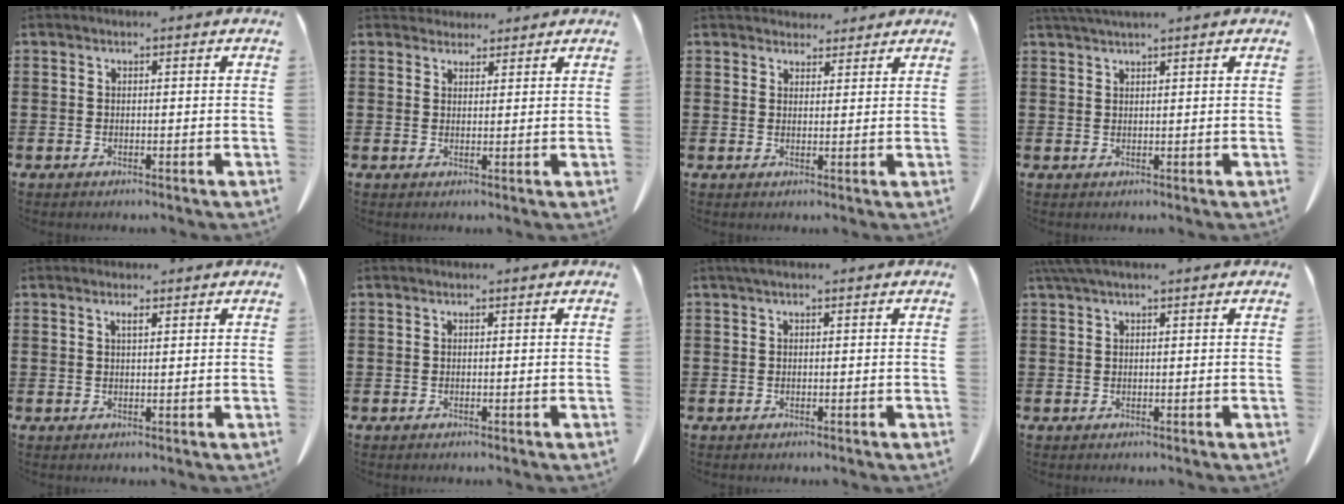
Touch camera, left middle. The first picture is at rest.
{"total": 2.6, "force": [2.4, 0.8, 0.1], "torque": [-0.001, -0.005, 0.046]}
{"total": 3.3, "force": [3.1, 1.1, 0.2], "torque": [-0.002, -0.008, 0.059]}
{"total": 2.0, "force": [1.8, -0.1, 0.9], "torque": [-0.020, -0.003, 0.035]}
{"total": 1.2, "force": [0.8, 0.2, 0.9], "torque": [-0.019, 0.000, 0.015]}
{"total": 0.0}
{"total": 0.8, "force": [0.3, 0.1, 0.7], "torque": [-0.014, 0.001, 0.006]}
{"total": 2.0, "force": [1.4, 0.2, 1.5], "torque": [-0.033, 0.001, 0.025]}